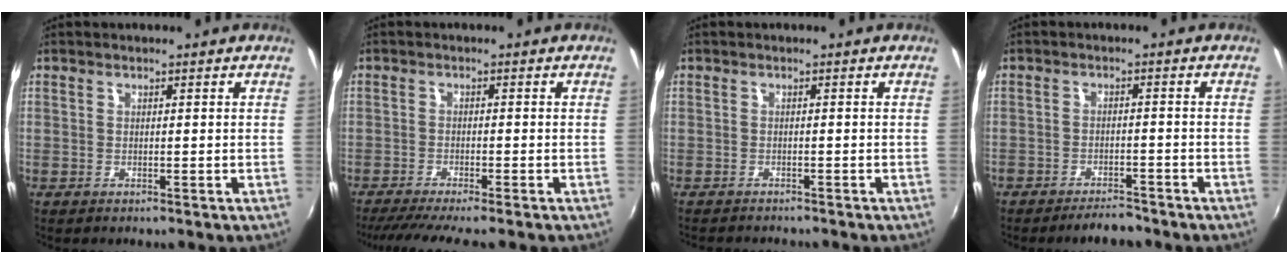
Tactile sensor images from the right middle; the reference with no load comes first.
{"total": 7.5, "force": [-6.4, -0.4, 3.8], "torque": [-0.086, -0.020, -0.102]}
{"total": 3.4, "force": [-3.2, 0.4, 1.0], "torque": [-0.028, -0.014, -0.050]}
{"total": 5.2, "force": [-4.7, 1.5, 1.7], "torque": [-0.048, -0.001, -0.070]}